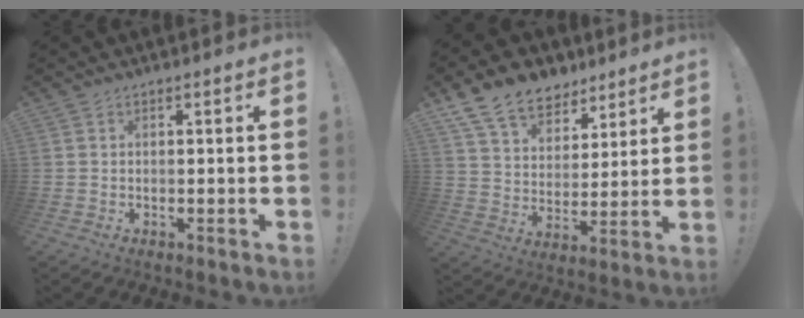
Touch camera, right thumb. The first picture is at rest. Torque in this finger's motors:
{"motor_torque": [0.46, 1.04, 0.91, 0.77, 0.04]}